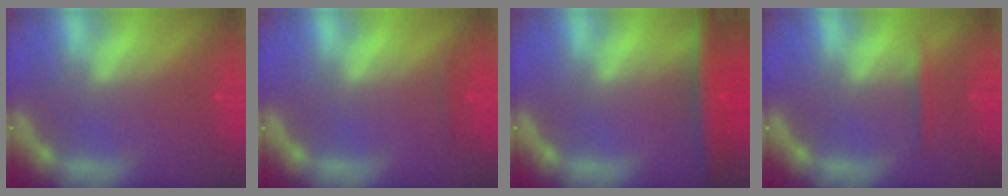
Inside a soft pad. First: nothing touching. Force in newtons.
{"total": 0.9}
{"total": 5.9}
{"total": 1.4}